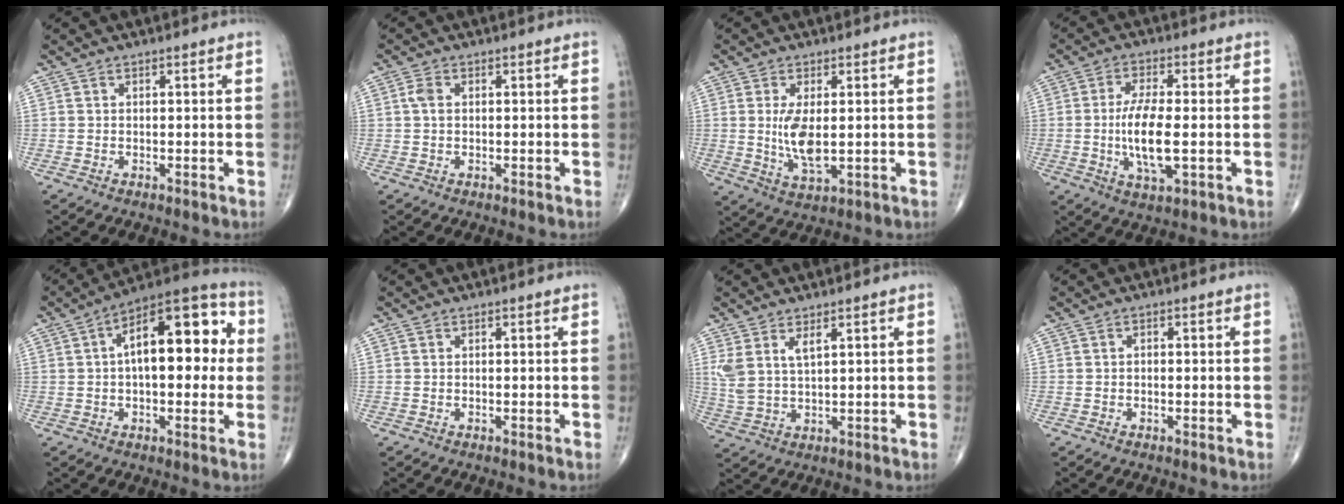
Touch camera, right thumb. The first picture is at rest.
{"total": 2.0, "force": [0.3, 1.2, 1.5], "torque": [-0.034, 0.006, 0.005]}
{"total": 7.2, "force": [0.4, 2.9, 6.5], "torque": [-0.129, -0.018, 0.016]}
{"total": 9.6, "force": [-1.0, 3.2, 9.0], "torque": [-0.181, -0.007, -0.019]}
{"total": 17.8, "force": [2.6, 8.4, 15.5], "torque": [-0.200, 0.038, 0.028]}
{"total": 0.0}
{"total": 5.2, "force": [2.6, 1.8, 4.2], "torque": [-0.099, -0.012, 0.063]}
{"total": 0.6, "force": [-0.1, 0.4, 0.5], "torque": [-0.006, 0.001, -0.003]}